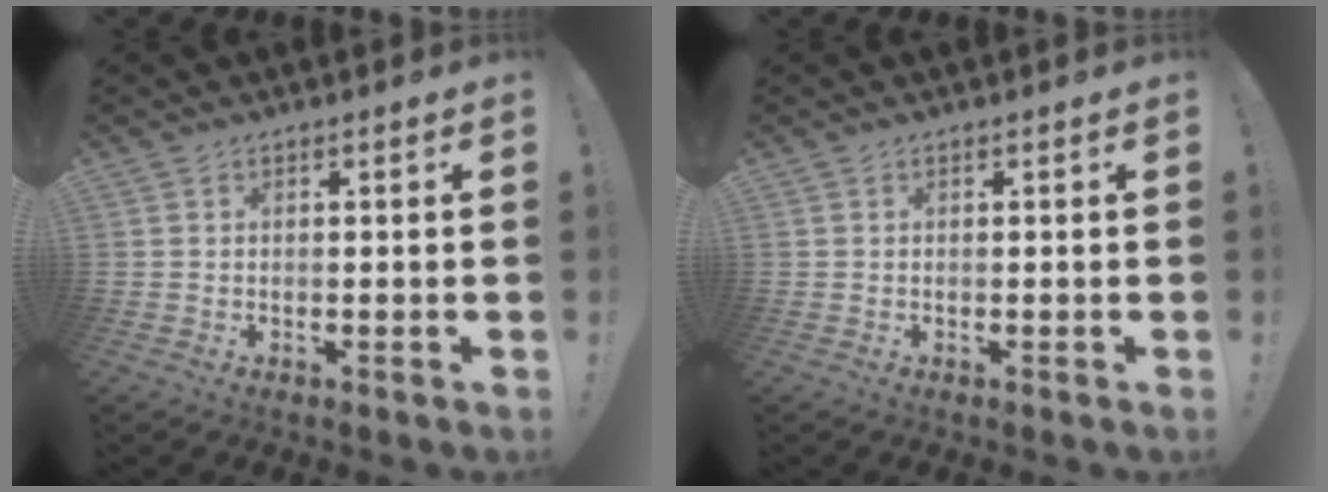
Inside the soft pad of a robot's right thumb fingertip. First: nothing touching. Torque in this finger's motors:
{"motor_torque": [0.00, 0.00, 0.00, 0.00, 0.00]}